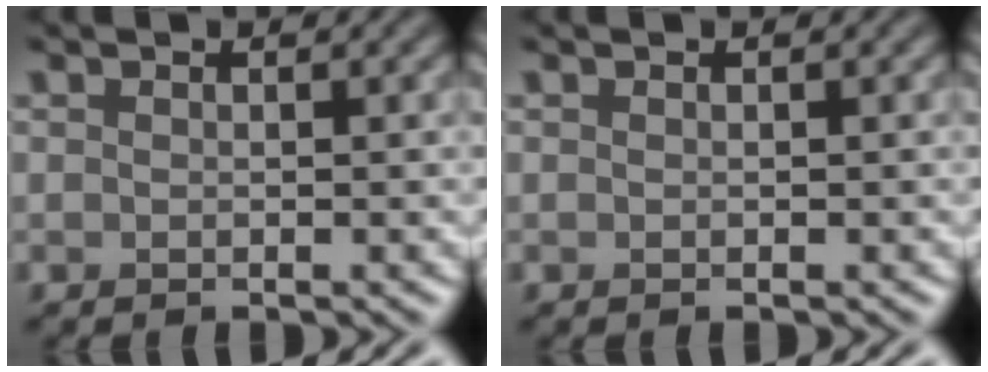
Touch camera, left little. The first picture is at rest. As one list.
[{"total": 0.0}]